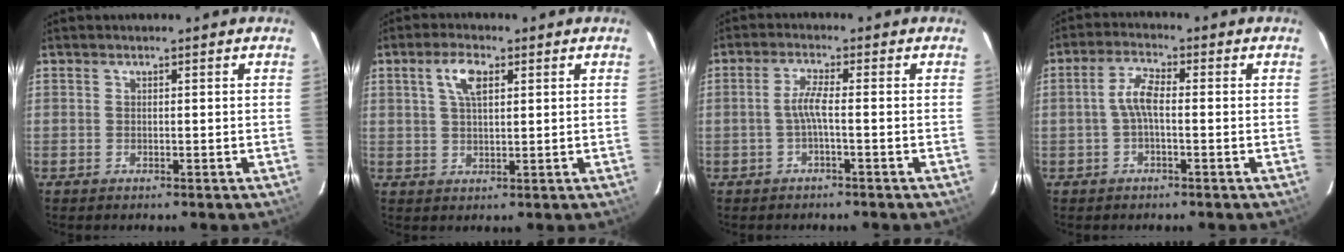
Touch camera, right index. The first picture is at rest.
{"total": 5.1, "force": [2.1, 2.1, 4.2], "torque": [-0.077, 0.010, 0.038]}
{"total": 2.8, "force": [-0.9, -0.2, 2.6], "torque": [-0.054, 0.003, -0.018]}
{"total": 4.2, "force": [-0.5, 1.3, 3.9], "torque": [-0.085, 0.013, -0.011]}